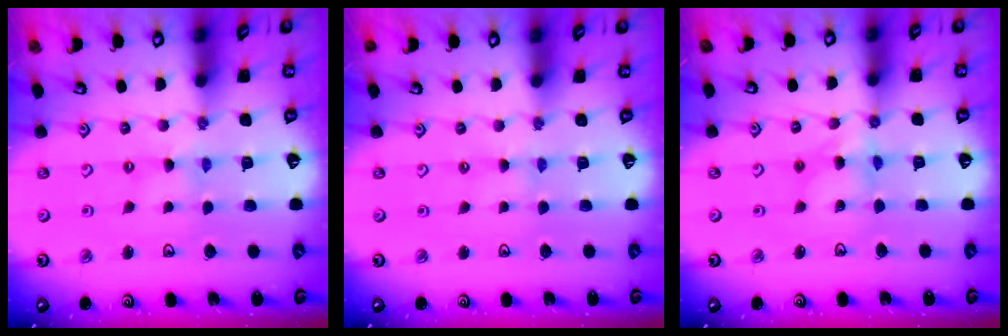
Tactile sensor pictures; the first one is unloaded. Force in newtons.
{"total": 0.8, "press": 0.8, "slide": 0.3}
{"total": 5.4, "press": 5.4, "slide": 0.4}